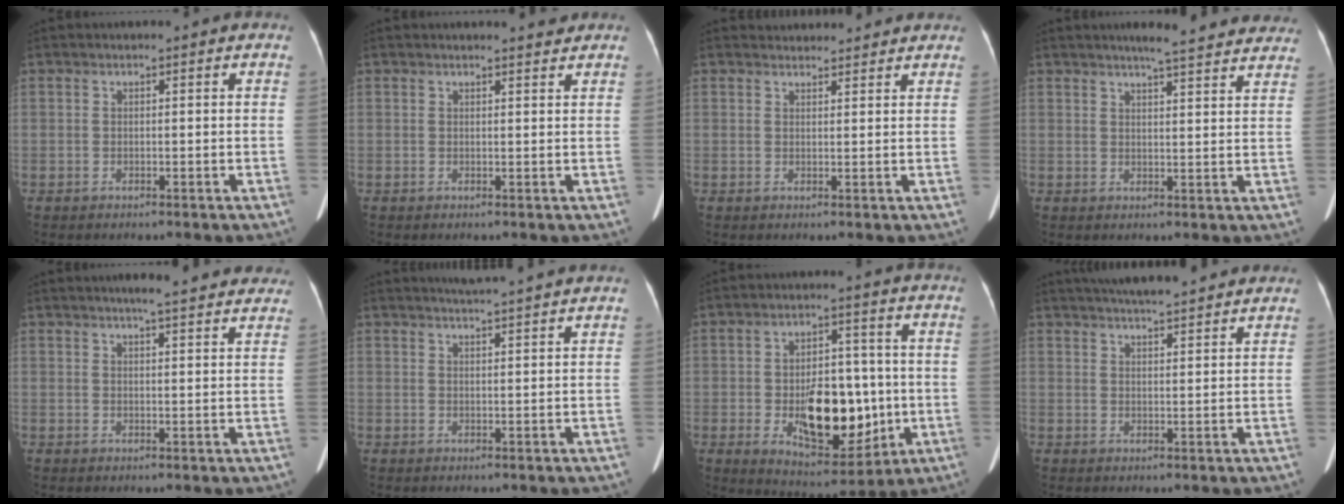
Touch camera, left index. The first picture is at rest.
{"total": 1.8, "force": [1.8, 0.0, 0.2], "torque": [-0.007, -0.008, 0.021]}
{"total": 5.2, "force": [5.0, 1.2, 0.5], "torque": [-0.004, 0.024, 0.058]}
{"total": 13.5, "force": [12.3, 1.4, 5.5], "torque": [-0.058, 0.001, 0.132]}
{"total": 11.7, "force": [10.4, 1.4, 5.2], "torque": [-0.055, 0.006, 0.108]}
{"total": 7.9, "force": [7.1, -1.2, 3.1], "torque": [-0.050, 0.015, 0.091]}
{"total": 13.5, "force": [-2.4, 6.8, 11.4], "torque": [-0.180, -0.003, -0.024]}
{"total": 10.8, "force": [9.6, 1.0, 4.9], "torque": [-0.076, 0.021, 0.128]}